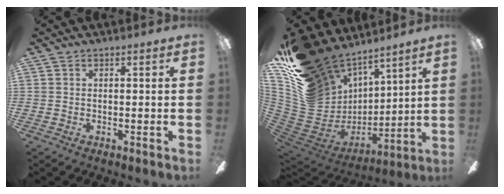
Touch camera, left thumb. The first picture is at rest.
{"total": 20.5, "force": [14.8, 11.8, 8.0], "torque": [-0.167, -0.111, 0.297]}